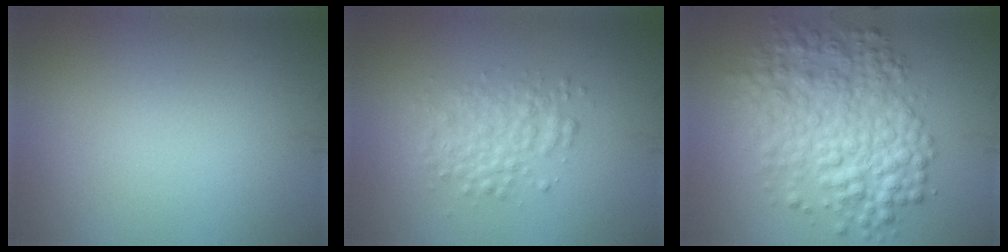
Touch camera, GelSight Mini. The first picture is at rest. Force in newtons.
{"total": 2.8, "press": 2.8, "slide": 0.0}
{"total": 7.2, "press": 7.2, "slide": 0.1}